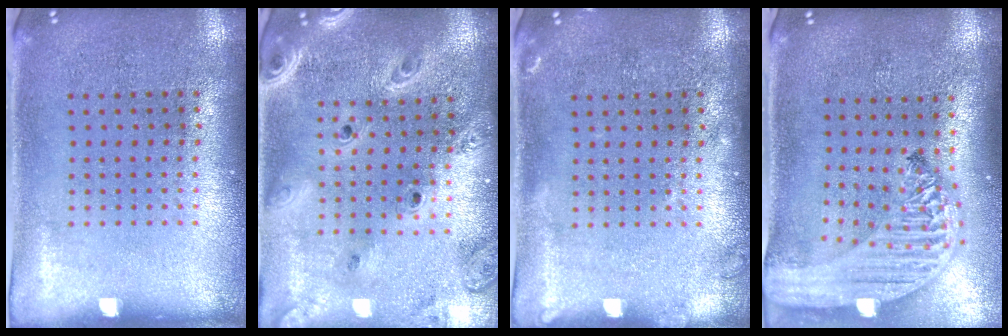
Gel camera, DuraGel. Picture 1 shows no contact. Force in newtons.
{"total": 2.8, "press": 2.4, "slide": 1.4}
{"total": 1.0, "press": 1.0, "slide": 0.3}
{"total": 2.9, "press": 2.2, "slide": 1.8}